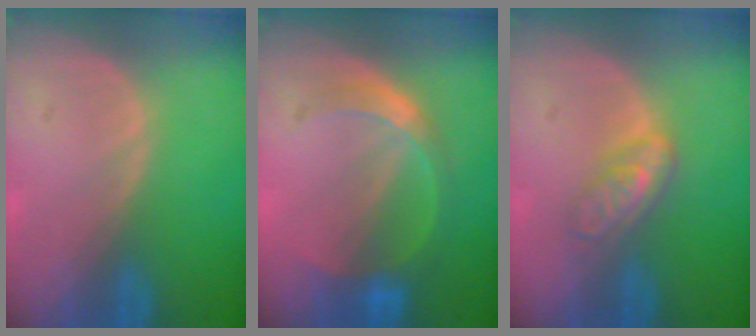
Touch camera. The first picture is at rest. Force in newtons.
{"total": 5.7, "press": 5.4, "slide": 1.8}
{"total": 4.6, "press": 4.0, "slide": 2.2}